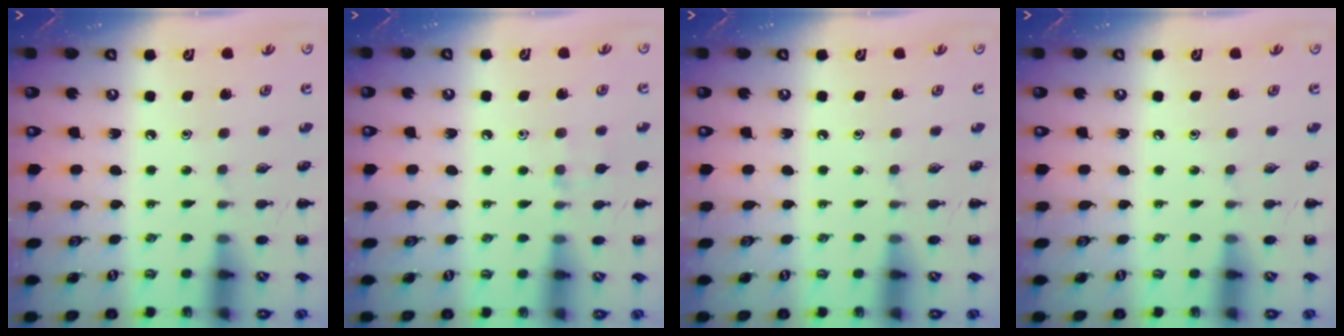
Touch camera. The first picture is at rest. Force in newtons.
{"total": 6.1, "press": 5.6, "slide": 2.4}
{"total": 0.0}
{"total": 0.0}